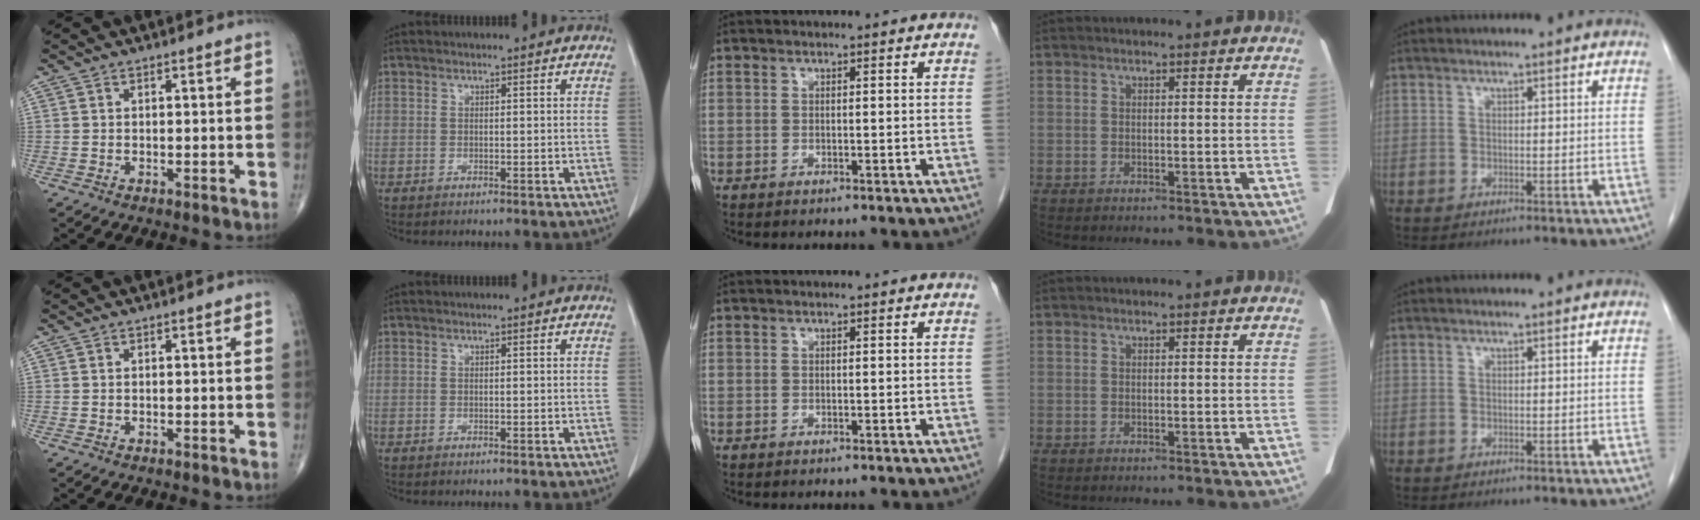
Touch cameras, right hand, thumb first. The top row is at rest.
{}